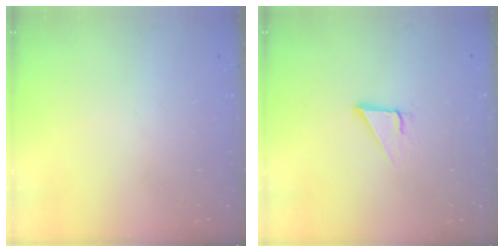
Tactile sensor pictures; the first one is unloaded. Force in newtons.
{"total": 3.0, "press": 3.0, "slide": 0.1}